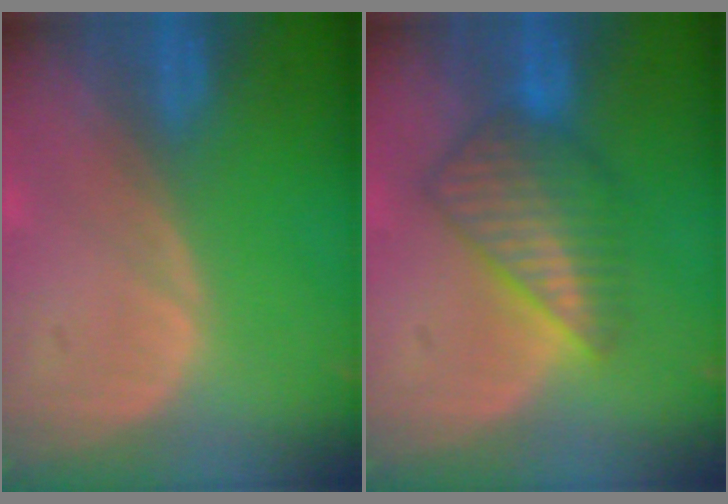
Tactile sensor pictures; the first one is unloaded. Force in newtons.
{"total": 7.3, "press": 6.9, "slide": 2.2}